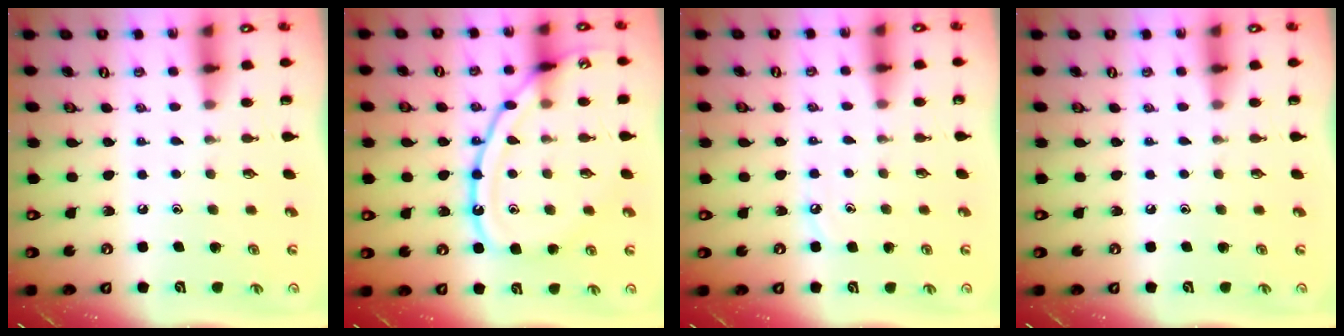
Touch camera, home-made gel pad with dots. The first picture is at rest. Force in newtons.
{"total": 15.7, "press": 15.7, "slide": 1.2}
{"total": 4.0, "press": 4.0, "slide": 0.2}
{"total": 0.0}